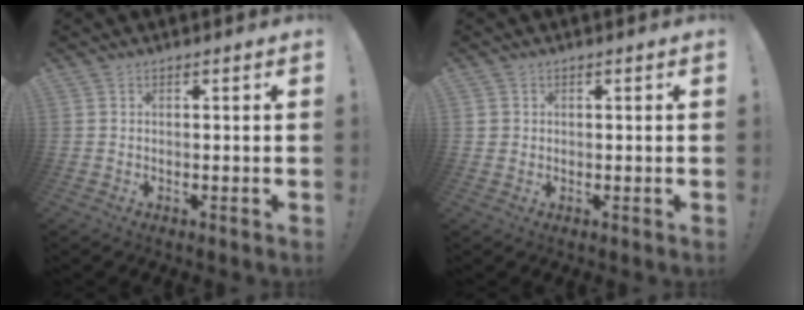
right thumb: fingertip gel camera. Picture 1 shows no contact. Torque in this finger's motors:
{"motor_torque": [-0.15, -0.06, -0.11, 0.13, 0.00]}